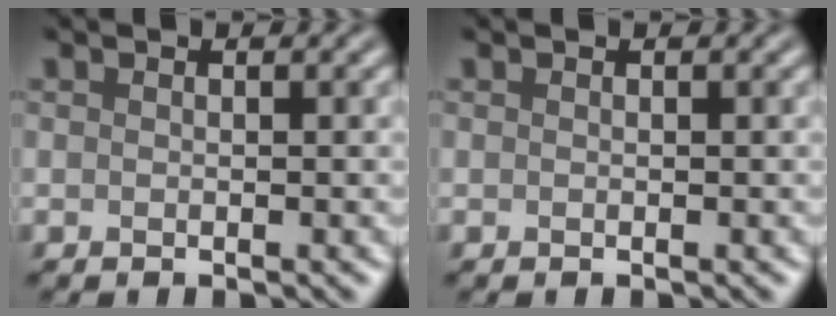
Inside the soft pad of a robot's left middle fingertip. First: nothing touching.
{"total": 0.0}